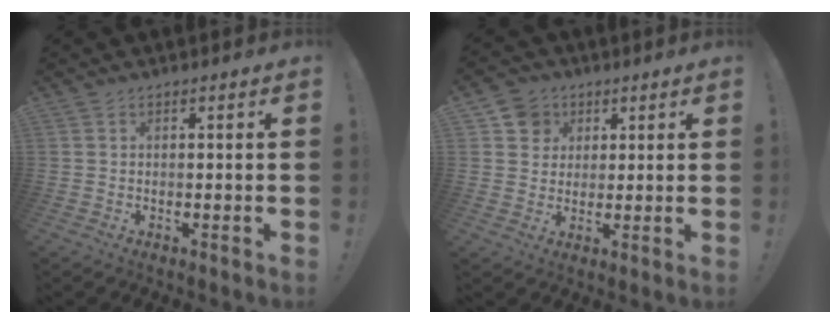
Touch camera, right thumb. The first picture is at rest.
{"total": 7.2, "force": [3.4, 6.2, 1.4], "torque": [-0.018, -0.017, 0.069]}